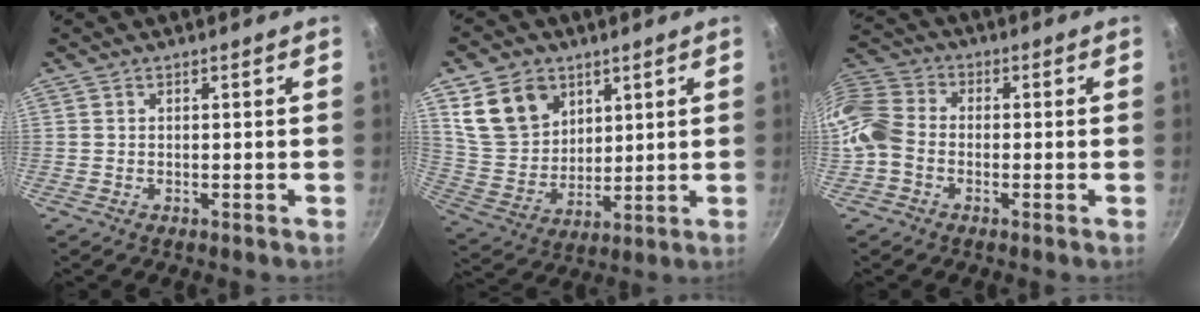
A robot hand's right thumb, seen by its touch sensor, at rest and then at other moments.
{"total": 13.4, "force": [6.3, 10.1, 6.2], "torque": [-0.081, -0.023, 0.135]}
{"total": 9.6, "force": [-2.7, 7.4, 5.4], "torque": [-0.096, 0.031, -0.076]}